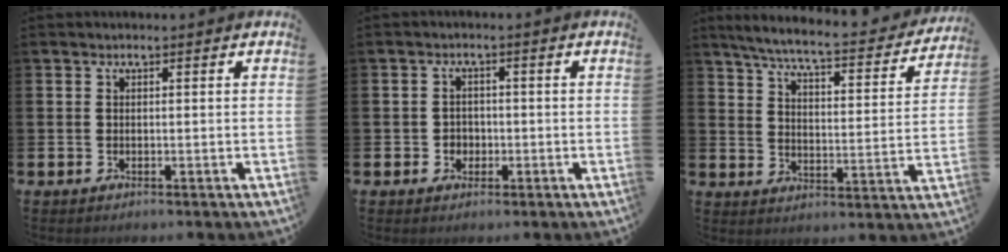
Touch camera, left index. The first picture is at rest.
{"total": 2.0, "force": [-0.5, 1.9, 0.4], "torque": [-0.008, 0.005, -0.015]}
{"total": 6.1, "force": [5.5, 0.5, 2.7], "torque": [-0.071, -0.045, 0.084]}